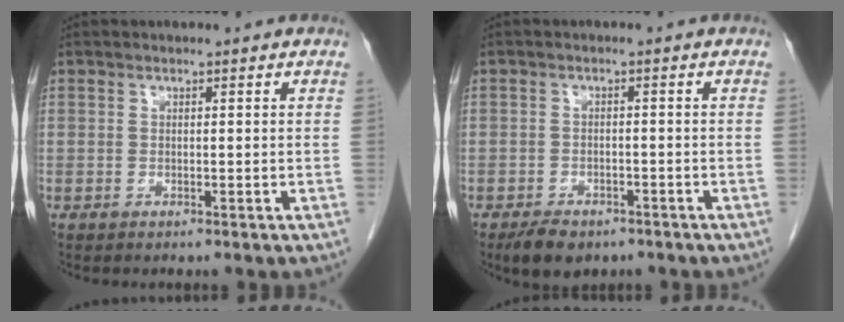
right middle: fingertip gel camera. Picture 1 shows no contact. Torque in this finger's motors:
{"motor_torque": [0.53, -0.33, 0.06, 0.03]}